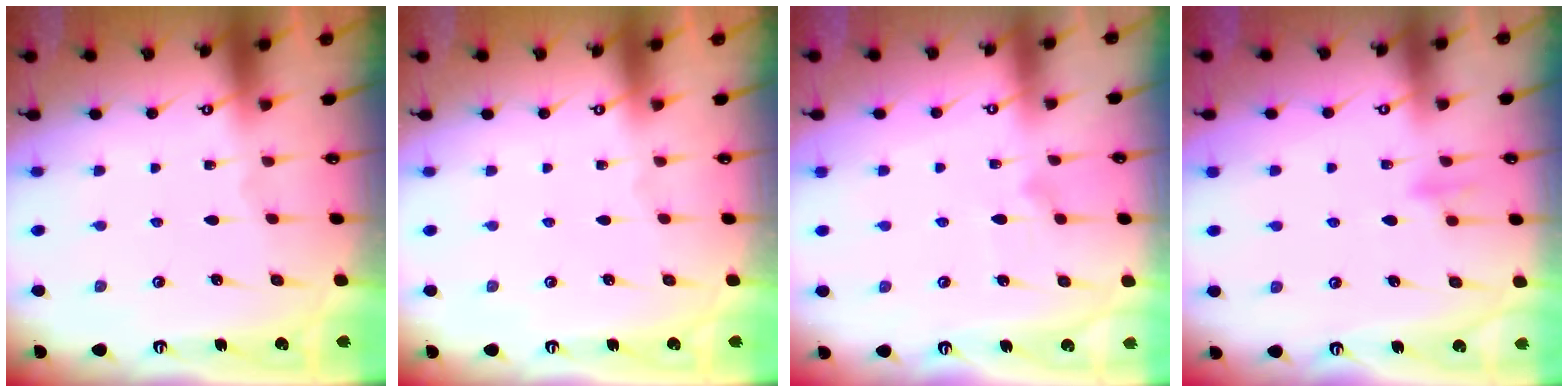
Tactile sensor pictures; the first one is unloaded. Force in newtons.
{"total": 0.0}
{"total": 8.4, "press": 8.4, "slide": 0.4}
{"total": 9.0, "press": 8.9, "slide": 1.4}